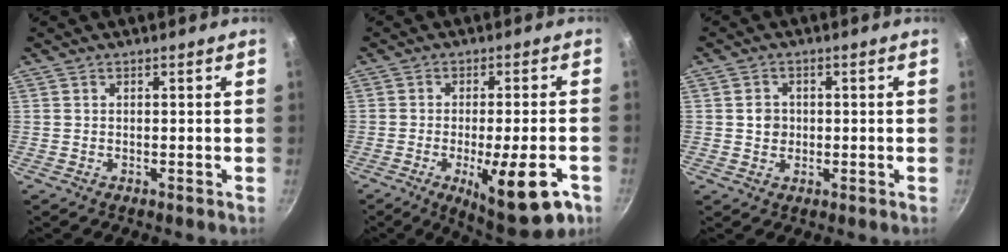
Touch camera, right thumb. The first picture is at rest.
{"total": 14.5, "force": [-5.9, 3.8, 12.7], "torque": [-0.158, 0.005, -0.077]}
{"total": 3.0, "force": [0.1, 2.8, 1.2], "torque": [-0.005, 0.005, -0.001]}